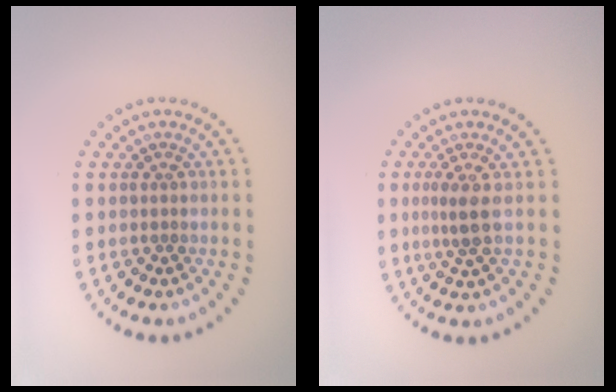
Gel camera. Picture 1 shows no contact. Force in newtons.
{"total": 2.3, "press": 1.6, "slide": 1.5}